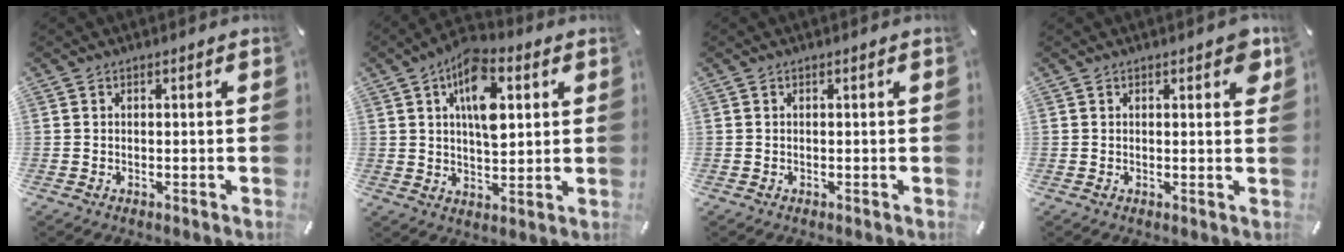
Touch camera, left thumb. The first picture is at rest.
{"total": 12.8, "force": [4.4, 6.9, 9.9], "torque": [-0.154, -0.004, 0.076]}
{"total": 0.0}
{"total": 3.5, "force": [1.8, 1.6, 2.5], "torque": [-0.023, -0.005, 0.025]}